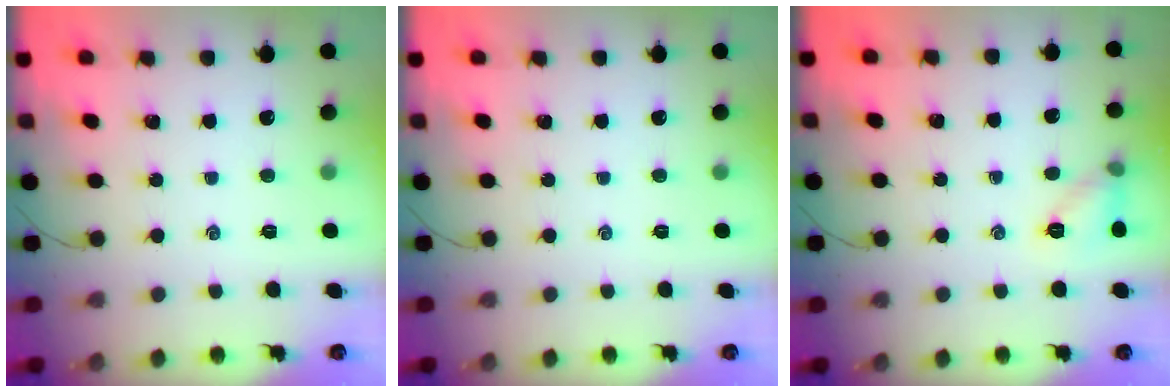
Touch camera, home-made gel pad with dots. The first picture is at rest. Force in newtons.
{"total": 0.0}
{"total": 7.2, "press": 7.1, "slide": 1.6}